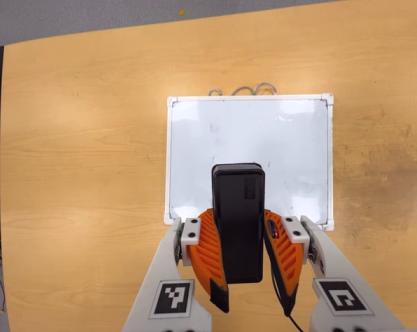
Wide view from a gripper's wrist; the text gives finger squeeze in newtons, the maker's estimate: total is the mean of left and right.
{"total": 9.0, "left": 7.6, "right": 10.5}